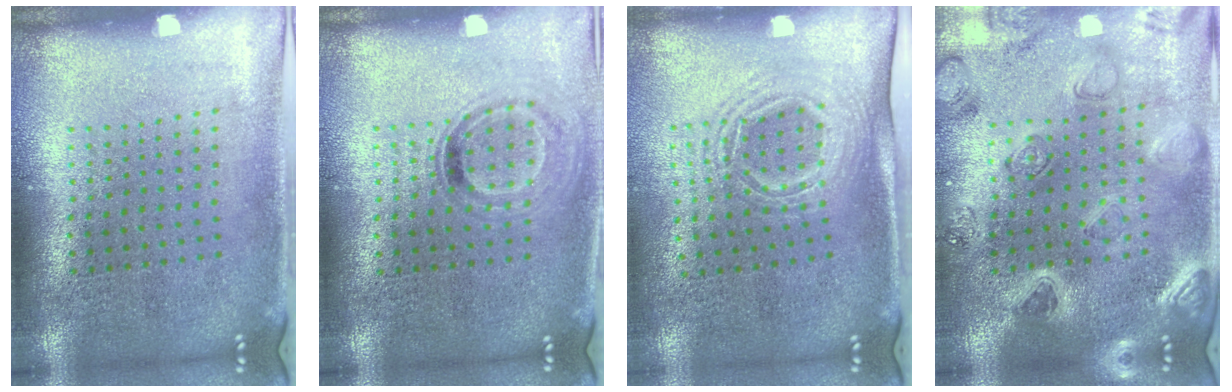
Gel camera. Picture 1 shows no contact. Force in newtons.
{"total": 0.9, "press": 0.8, "slide": 0.5}
{"total": 1.6, "press": 1.2, "slide": 1.0}
{"total": 2.1, "press": 2.1, "slide": 0.2}